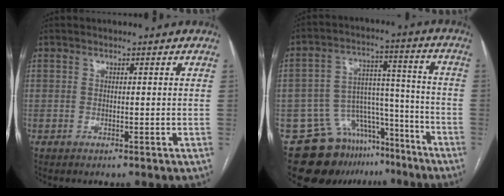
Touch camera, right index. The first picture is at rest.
{"total": 14.1, "force": [-11.3, 8.1, 2.8], "torque": [-0.033, 0.075, -0.166]}